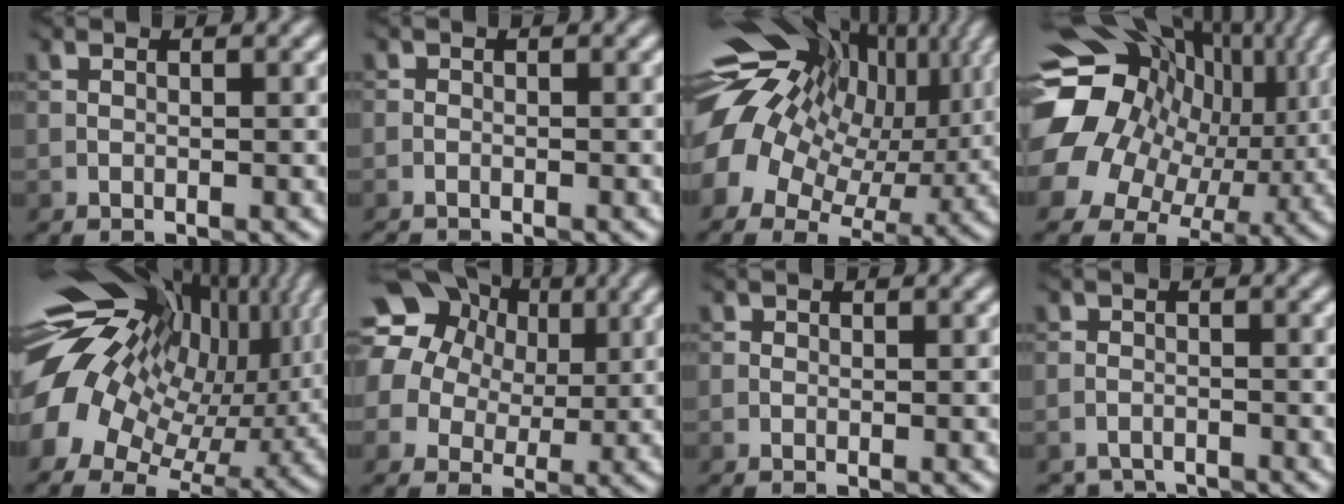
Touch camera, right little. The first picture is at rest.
{"total": 1.2, "force": [-1.2, 0.2, -0.3], "torque": [0.009, -0.007, -0.027]}
{"total": 15.4, "force": [3.7, 11.3, 9.7], "torque": [-0.183, 0.011, 0.072]}
{"total": 15.5, "force": [2.7, 13.2, 7.6], "torque": [-0.142, -0.006, 0.050]}
{"total": 16.8, "force": [4.3, 11.0, 11.9], "torque": [-0.210, -0.004, 0.101]}
{"total": 13.7, "force": [6.0, 11.5, 4.5], "torque": [-0.115, 0.025, 0.093]}
{"total": 0.0}
{"total": 3.2, "force": [-3.0, 1.0, -0.1], "torque": [0.009, -0.010, -0.055]}